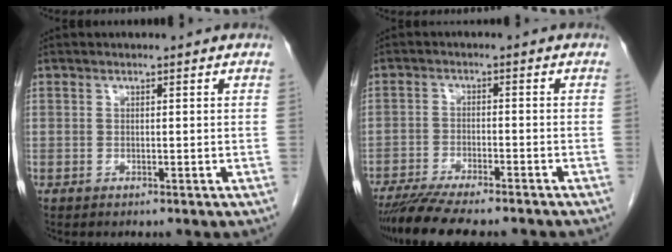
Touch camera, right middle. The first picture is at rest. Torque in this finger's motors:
{"motor_torque": [1.09, -1.05, 0.17, 0.07]}